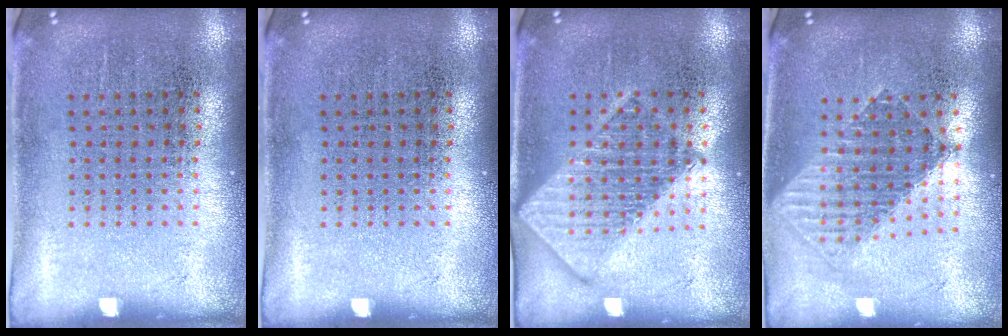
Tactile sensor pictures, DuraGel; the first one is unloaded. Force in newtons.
{"total": 0.0}
{"total": 2.0, "press": 2.0, "slide": 0.2}
{"total": 1.6, "press": 1.4, "slide": 0.9}